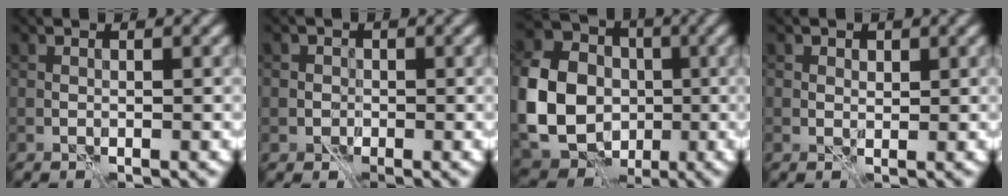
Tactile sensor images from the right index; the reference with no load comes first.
{"total": 1.6, "force": [-0.1, 1.6, 0.2], "torque": [0.017, 0.006, -0.013]}
{"total": 11.8, "force": [-1.2, 9.8, 6.5], "torque": [-0.166, -0.009, -0.026]}
{"total": 1.0, "force": [0.5, 0.9, 0.3], "torque": [-0.003, -0.002, 0.007]}